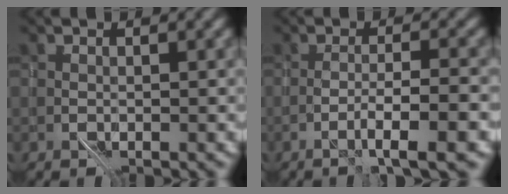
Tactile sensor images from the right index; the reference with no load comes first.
{"total": 3.2, "force": [-1.3, -0.1, 2.9], "torque": [-0.040, 0.013, -0.025]}